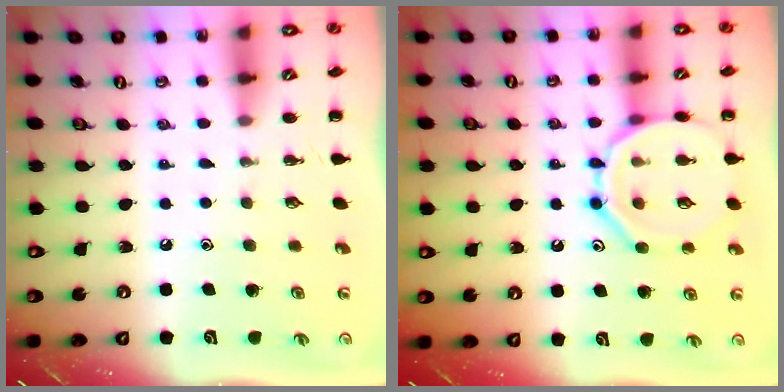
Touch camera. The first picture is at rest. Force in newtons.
{"total": 12.8, "press": 12.7, "slide": 1.2}